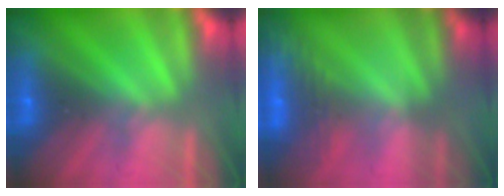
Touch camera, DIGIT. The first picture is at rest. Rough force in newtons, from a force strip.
{"total": 3.0}